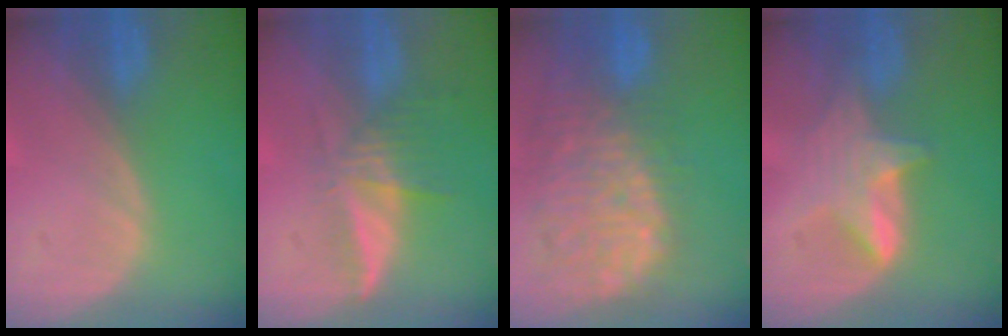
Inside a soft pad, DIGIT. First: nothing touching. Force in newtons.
{"total": 6.0, "press": 5.2, "slide": 2.9}
{"total": 13.1, "press": 11.2, "slide": 6.8}
{"total": 5.6, "press": 5.5, "slide": 1.1}